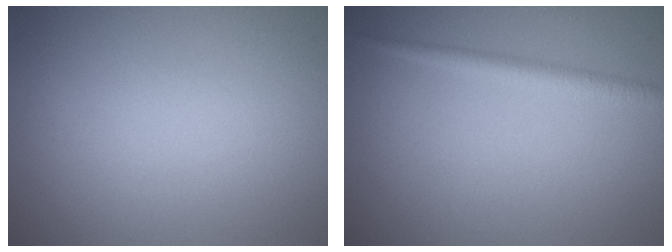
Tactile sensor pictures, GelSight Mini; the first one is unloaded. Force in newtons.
{"total": 1.9, "press": 1.9, "slide": 0.1}